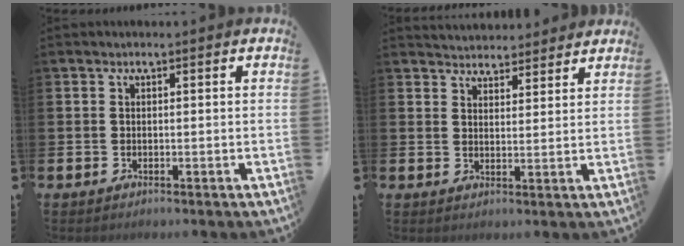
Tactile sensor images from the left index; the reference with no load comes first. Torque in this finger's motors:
{"motor_torque": [0.89, -1.25, 0.55, 0.12]}